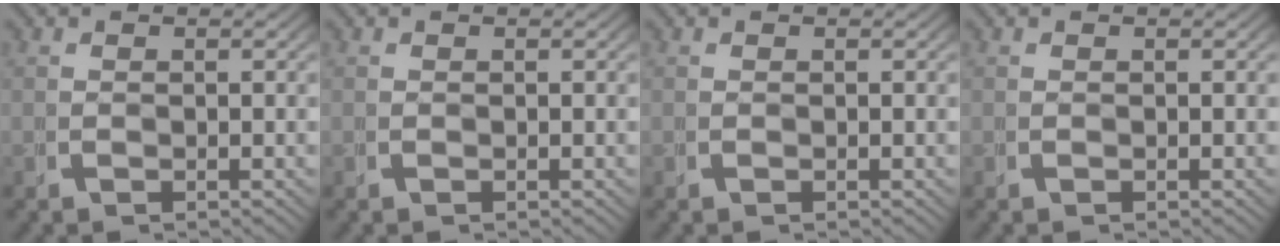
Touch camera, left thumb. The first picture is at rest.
{"total": 0.0}
{"total": 0.0}
{"total": 0.0}